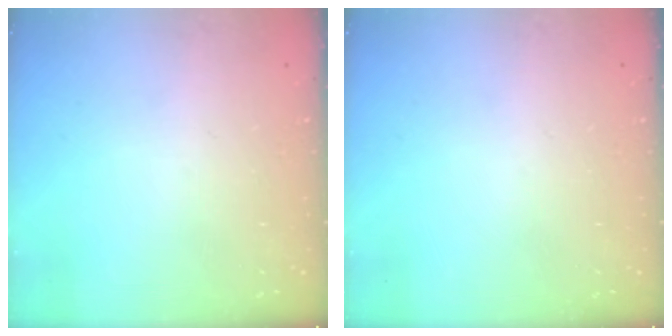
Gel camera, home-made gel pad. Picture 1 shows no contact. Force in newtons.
{"total": 0.0}